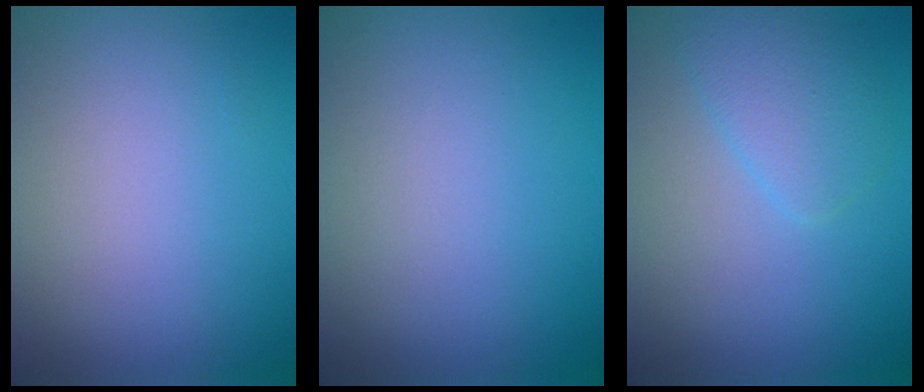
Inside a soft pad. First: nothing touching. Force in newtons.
{"total": 0.0}
{"total": 2.7, "press": 2.7, "slide": 0.1}